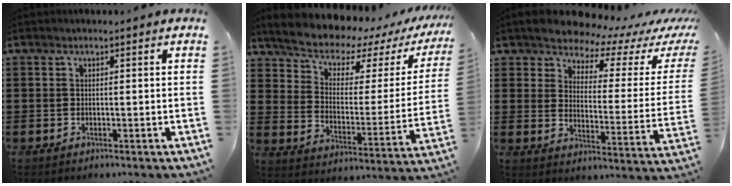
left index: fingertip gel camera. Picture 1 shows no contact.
{"total": 7.1, "force": [6.5, 1.9, 2.3], "torque": [-0.075, -0.047, 0.108]}
{"total": 5.7, "force": [5.5, 1.3, 0.9], "torque": [-0.046, -0.047, 0.092]}